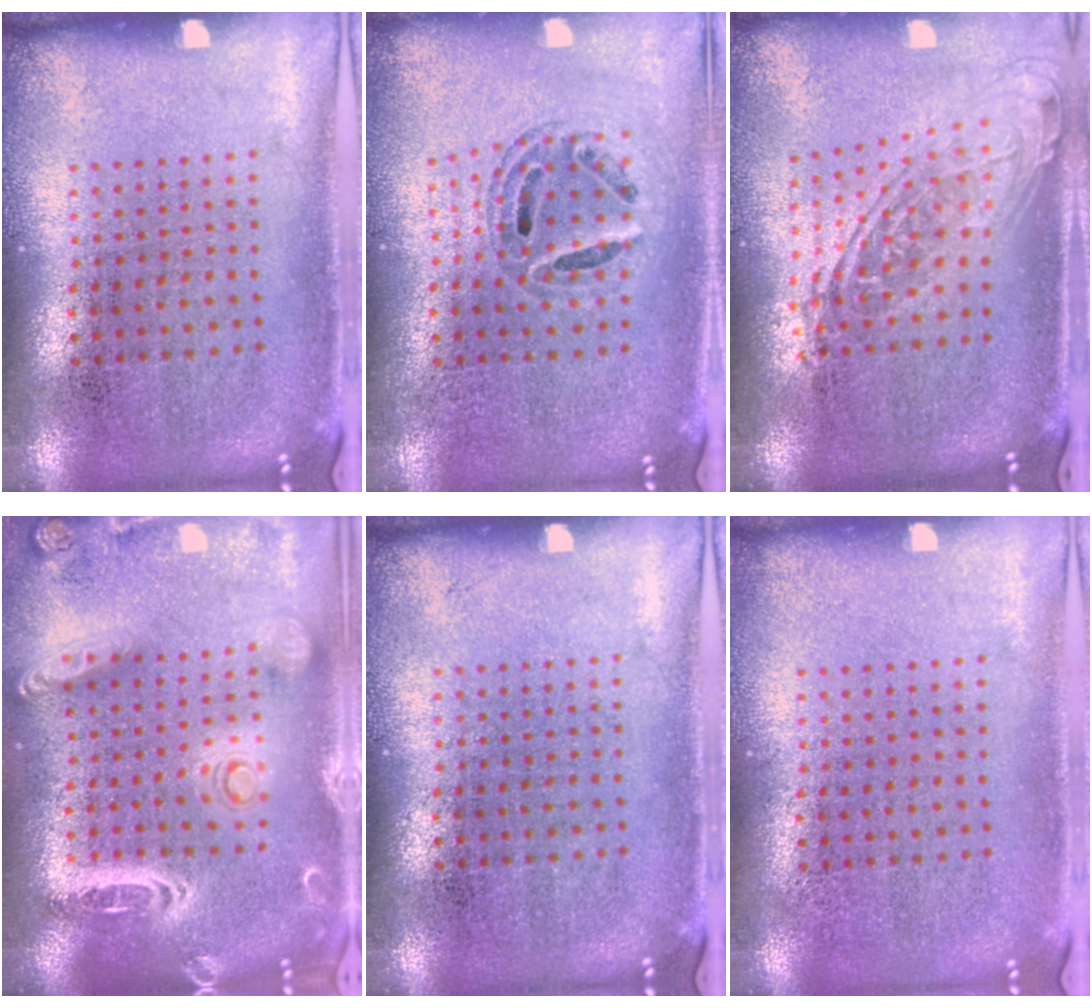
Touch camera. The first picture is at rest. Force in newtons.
{"total": 0.6, "press": 0.6, "slide": 0.2}
{"total": 1.8, "press": 1.4, "slide": 1.2}
{"total": 2.6, "press": 2.3, "slide": 1.2}
{"total": 0.0}
{"total": 0.0}